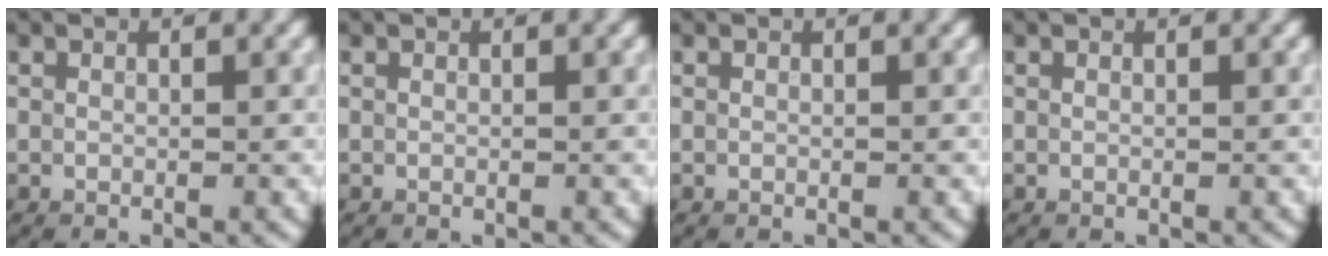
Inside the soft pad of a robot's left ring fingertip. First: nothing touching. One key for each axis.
{"total": 0.0}
{"total": 0.0}
{"total": 0.0}